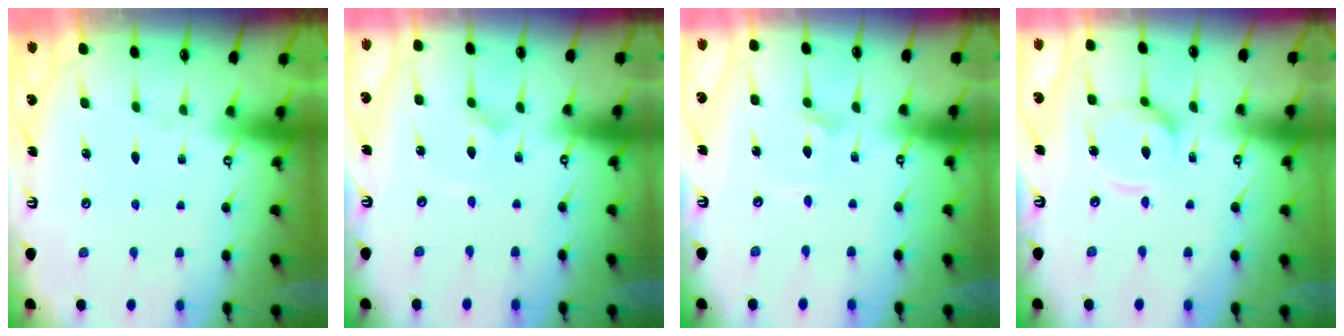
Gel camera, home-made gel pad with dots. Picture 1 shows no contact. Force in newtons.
{"total": 2.3, "press": 2.3, "slide": 0.0}
{"total": 2.2, "press": 2.2, "slide": 0.2}
{"total": 11.5, "press": 11.4, "slide": 1.1}